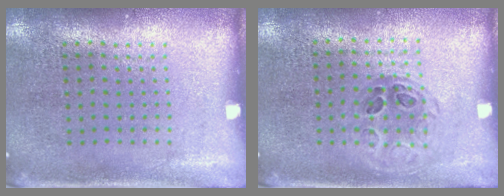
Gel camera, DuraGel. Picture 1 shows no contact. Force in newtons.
{"total": 1.0, "press": 0.9, "slide": 0.4}